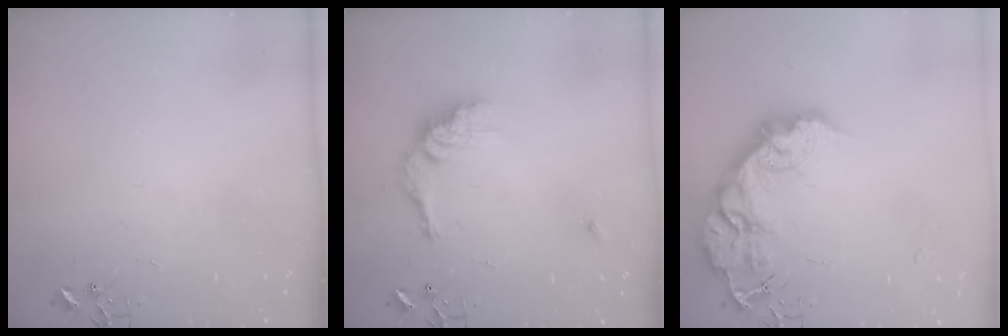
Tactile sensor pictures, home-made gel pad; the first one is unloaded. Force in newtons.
{"total": 13.3, "press": 13.2, "slide": 1.1}
{"total": 25.5, "press": 25.4, "slide": 2.1}